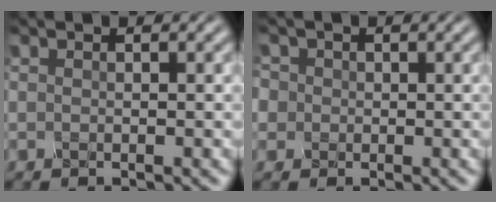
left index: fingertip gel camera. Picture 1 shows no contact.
{"total": 4.5, "force": [1.2, 4.0, 1.7], "torque": [-0.036, 0.032, -0.002]}